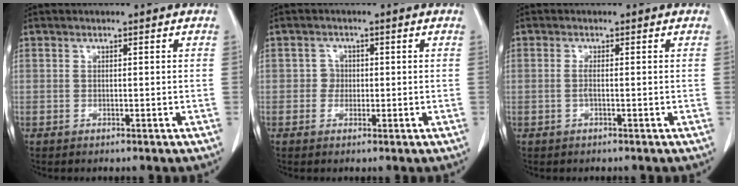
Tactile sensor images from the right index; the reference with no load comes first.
{"total": 1.7, "force": [-0.2, 1.6, 0.4], "torque": [0.002, 0.007, -0.007]}
{"total": 0.9, "force": [-0.3, -0.1, 0.8], "torque": [-0.018, 0.000, -0.008]}